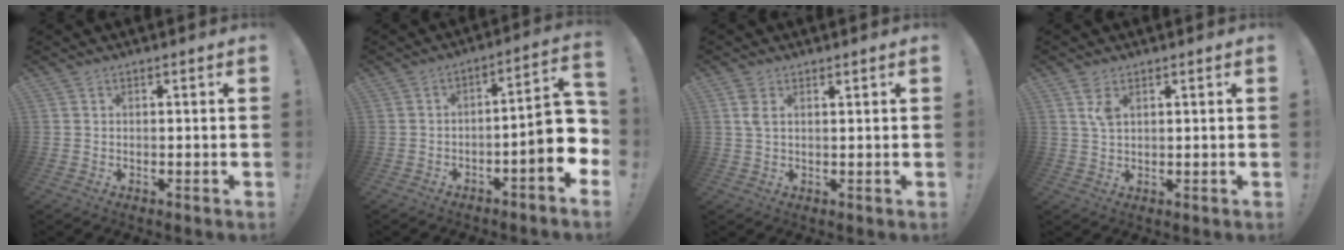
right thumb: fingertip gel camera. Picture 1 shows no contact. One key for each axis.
{"total": 10.7, "fx": -2.9, "fy": 2.2, "fz": 10.1, "tx": -0.128, "ty": 0.006, "tz": -0.050}
{"total": 3.1, "fx": 1.4, "fy": 1.5, "fz": 2.4, "tx": -0.039, "ty": -0.001, "tz": 0.023}
{"total": 3.8, "fx": 1.9, "fy": 1.8, "fz": 2.8, "tx": -0.049, "ty": -0.003, "tz": 0.031}